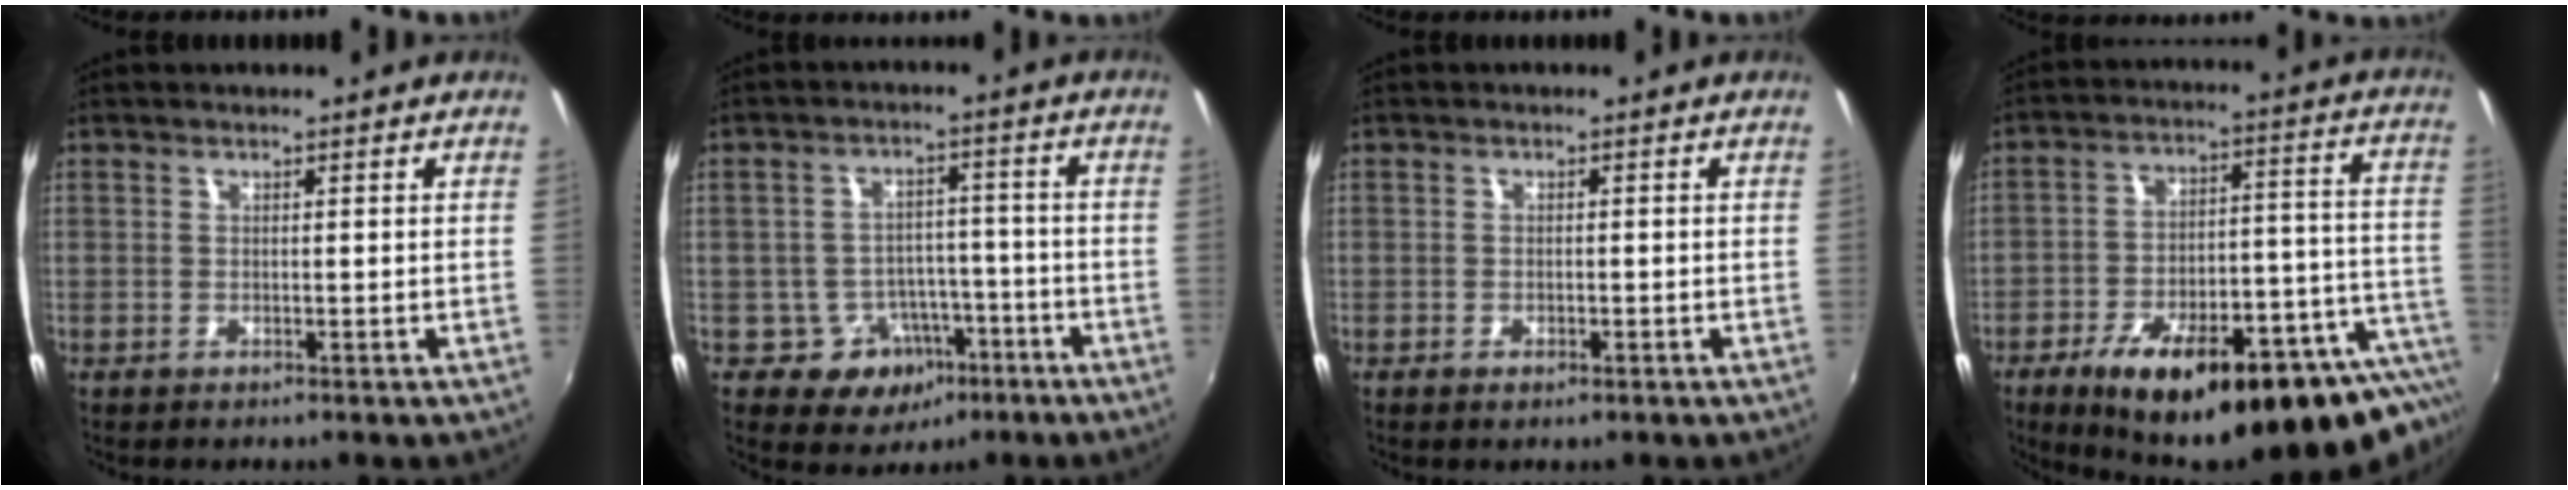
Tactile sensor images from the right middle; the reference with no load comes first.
{"total": 8.3, "force": [-4.3, 6.7, 2.2], "torque": [-0.046, 0.021, -0.041]}
{"total": 1.5, "force": [-0.9, 0.9, 0.8], "torque": [-0.015, -0.007, -0.016]}
{"total": 29.1, "force": [-20.7, 8.3, 18.7], "torque": [-0.263, -0.024, -0.286]}